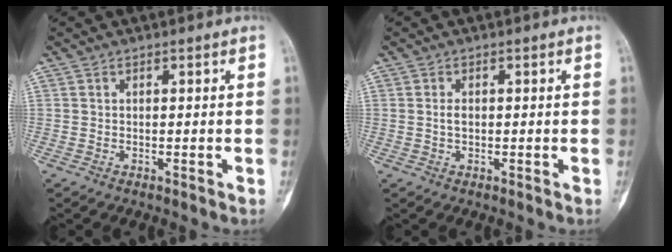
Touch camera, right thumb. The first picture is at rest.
{"total": 1.3, "force": [-0.1, 0.8, 1.1], "torque": [-0.020, 0.002, -0.004]}